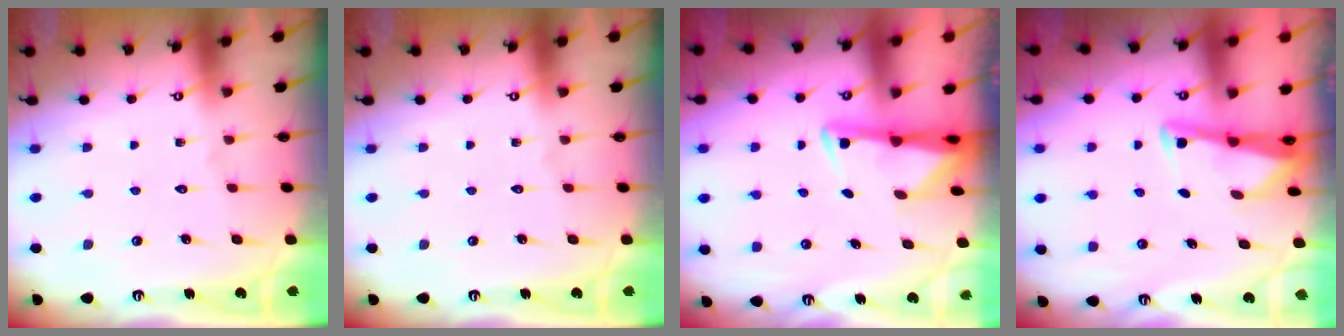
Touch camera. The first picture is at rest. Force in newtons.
{"total": 0.0}
{"total": 2.9, "press": 2.8, "slide": 0.6}
{"total": 2.7, "press": 2.7, "slide": 0.2}